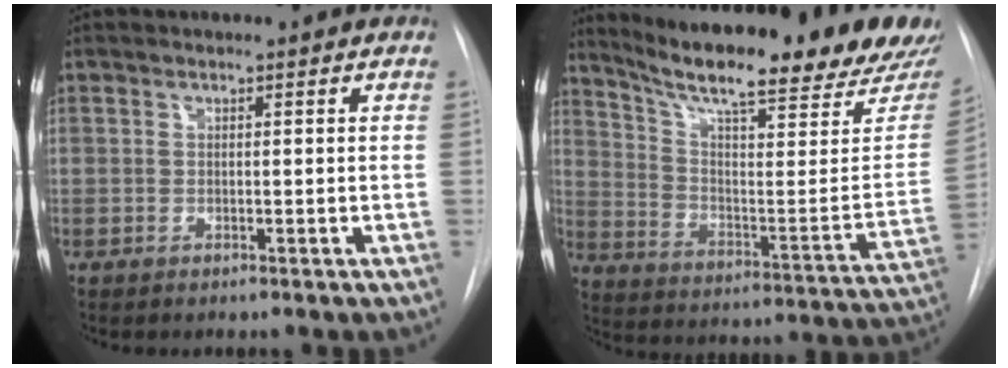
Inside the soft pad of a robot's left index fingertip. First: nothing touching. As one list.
[{"total": 27.6, "force": [23.3, 2.1, 14.6], "torque": [-0.232, -0.083, 0.315]}]